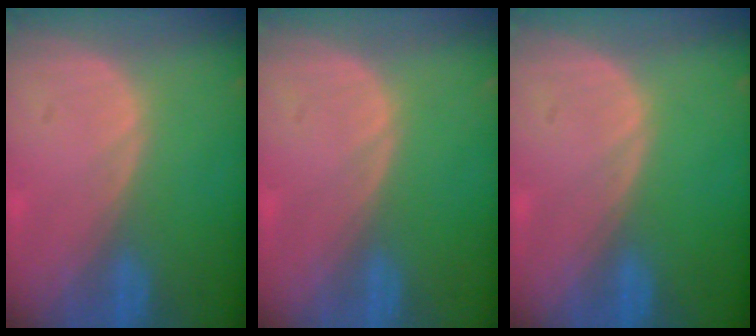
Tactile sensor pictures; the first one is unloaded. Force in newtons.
{"total": 0.0}
{"total": 0.0}